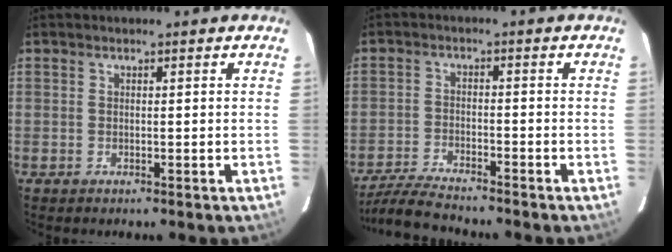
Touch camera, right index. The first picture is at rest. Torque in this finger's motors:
{"motor_torque": [0.42, -0.34, 0.10, 0.01]}